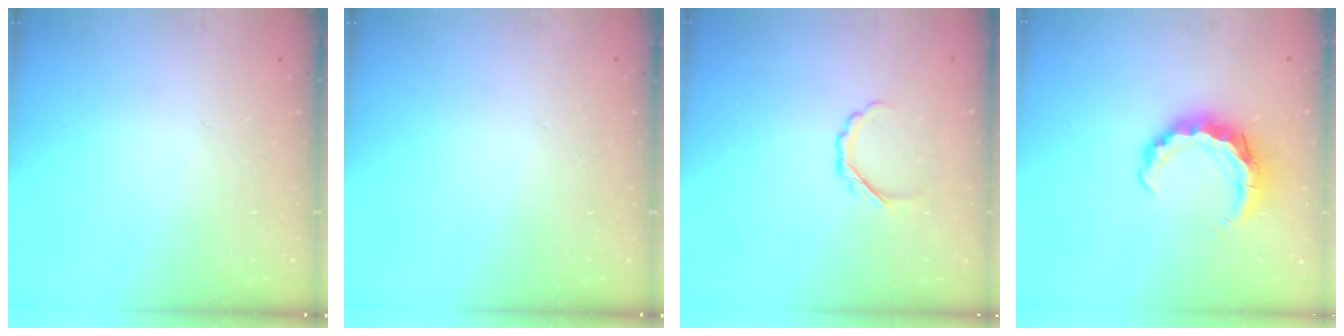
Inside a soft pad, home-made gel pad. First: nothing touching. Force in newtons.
{"total": 0.0}
{"total": 3.7, "press": 3.6, "slide": 1.0}
{"total": 8.4, "press": 8.4, "slide": 1.0}